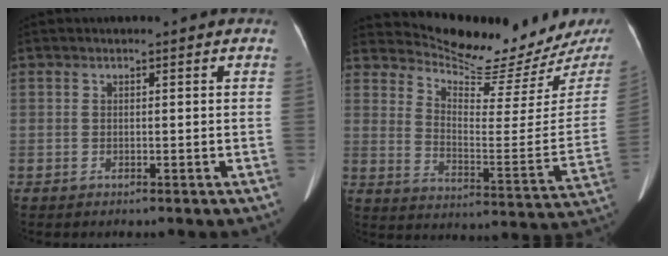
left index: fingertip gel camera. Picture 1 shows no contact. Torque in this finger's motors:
{"motor_torque": [-0.20, -0.57, 0.00, 0.00]}